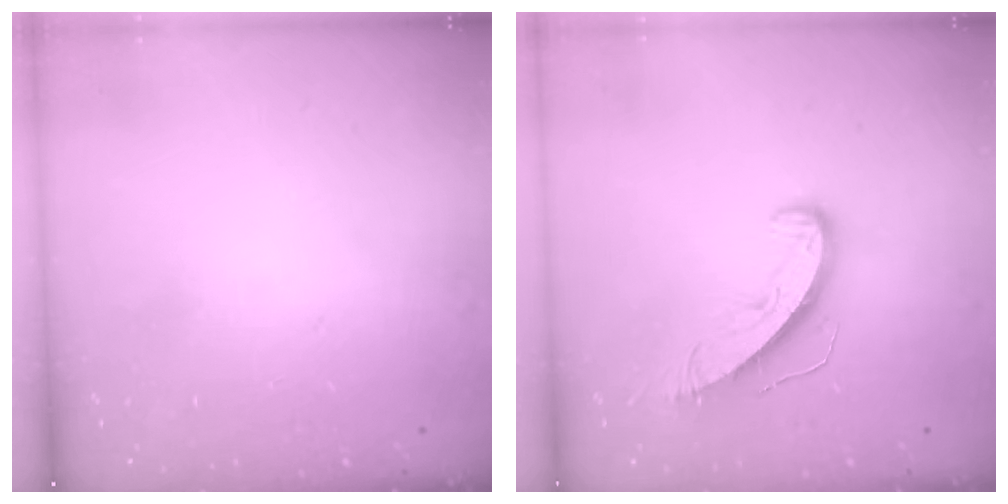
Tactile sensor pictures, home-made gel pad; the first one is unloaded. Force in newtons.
{"total": 9.1, "press": 9.1, "slide": 0.5}